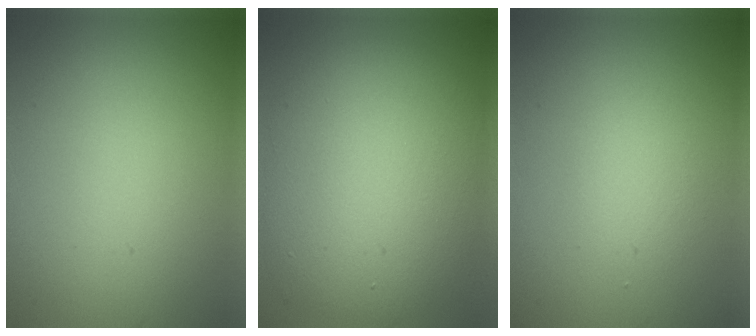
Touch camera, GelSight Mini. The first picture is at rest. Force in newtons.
{"total": 9.8, "press": 9.8, "slide": 0.7}
{"total": 1.6, "press": 1.6, "slide": 0.0}